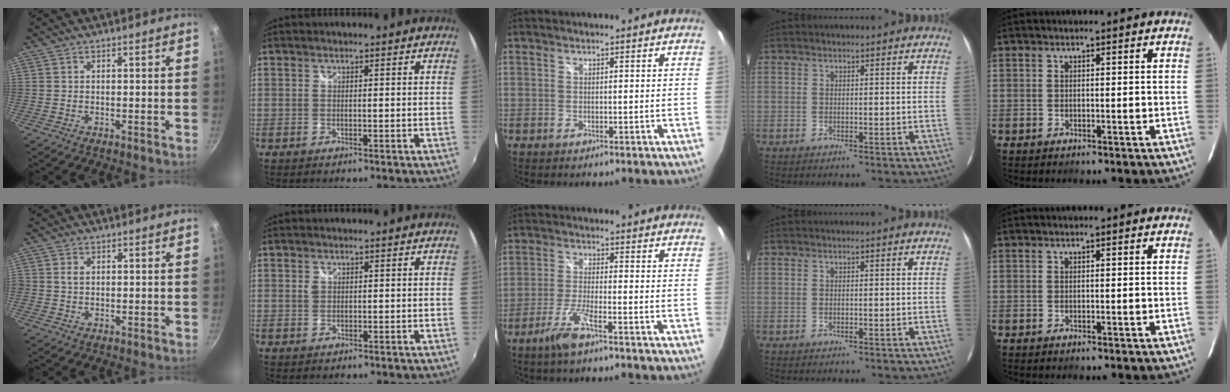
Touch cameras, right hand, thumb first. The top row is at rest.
{"thumb": {"total": 1.8, "force": [0.3, 1.4, 1.0], "torque": [-0.014, 0.002, 0.005]}, "index": {"total": 1.0, "force": [0.4, 0.9, 0.2], "torque": [0.000, 0.002, 0.004]}, "middle": {"total": 5.8, "force": [-4.0, 0.4, 4.2], "torque": [-0.100, -0.008, -0.079]}}